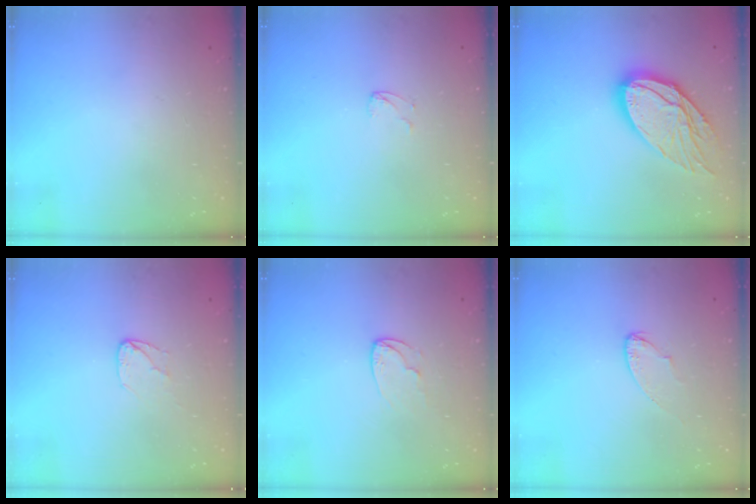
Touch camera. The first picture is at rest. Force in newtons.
{"total": 2.9, "press": 2.9, "slide": 0.2}
{"total": 17.8, "press": 17.7, "slide": 1.5}
{"total": 4.5, "press": 4.4, "slide": 0.3}
{"total": 6.0, "press": 6.0, "slide": 0.4}
{"total": 4.4, "press": 4.4, "slide": 0.4}